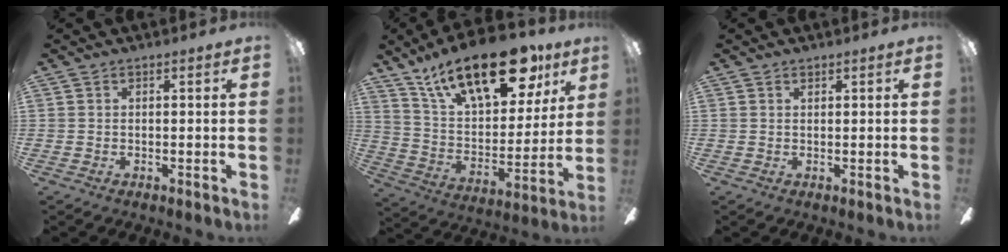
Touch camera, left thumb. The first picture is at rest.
{"total": 24.9, "force": [15.1, 11.2, 16.4], "torque": [-0.259, -0.083, 0.260]}
{"total": 0.5, "force": [0.4, 0.3, 0.2], "torque": [-0.005, 0.001, 0.007]}